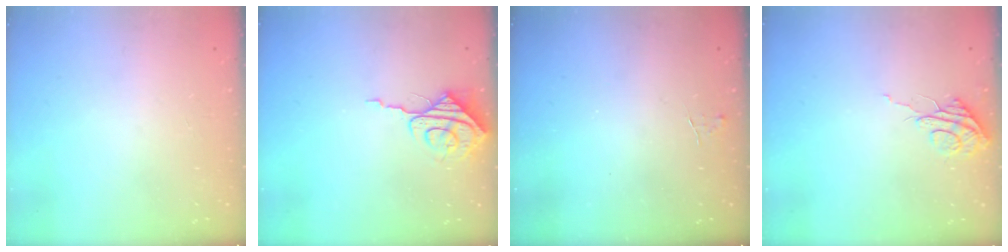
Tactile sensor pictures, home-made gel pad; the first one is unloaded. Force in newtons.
{"total": 7.8, "press": 7.8, "slide": 0.7}
{"total": 3.8, "press": 3.8, "slide": 0.4}
{"total": 6.5, "press": 6.5, "slide": 0.4}